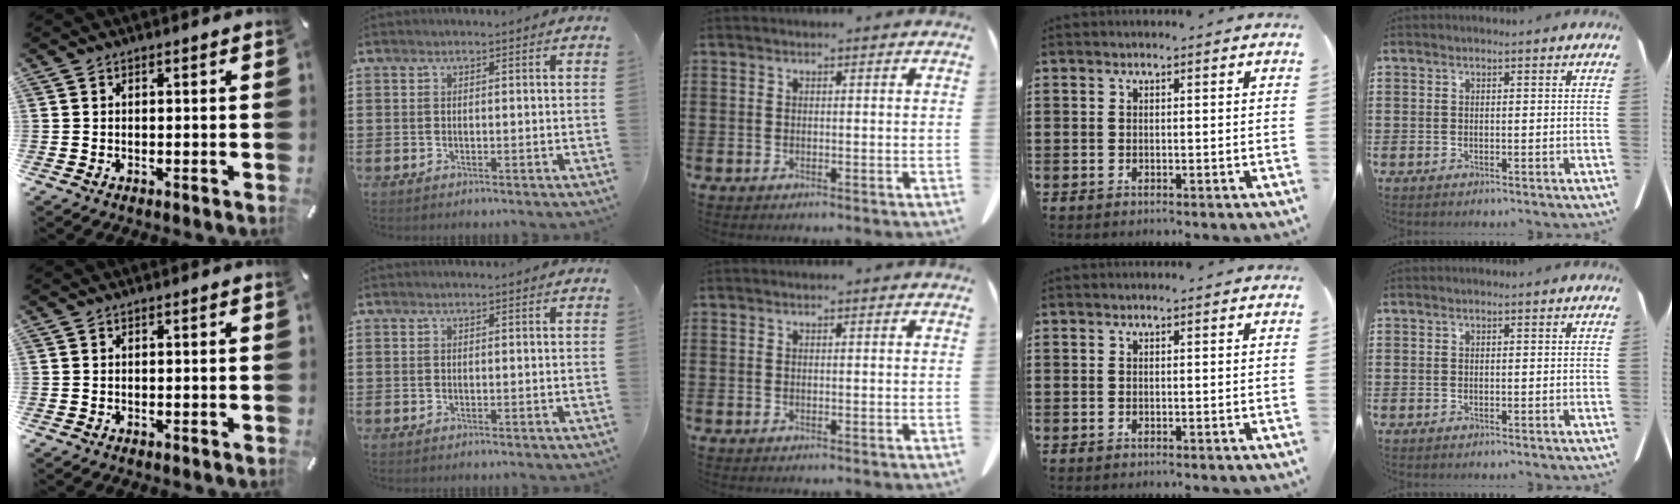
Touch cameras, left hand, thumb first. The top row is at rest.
{}